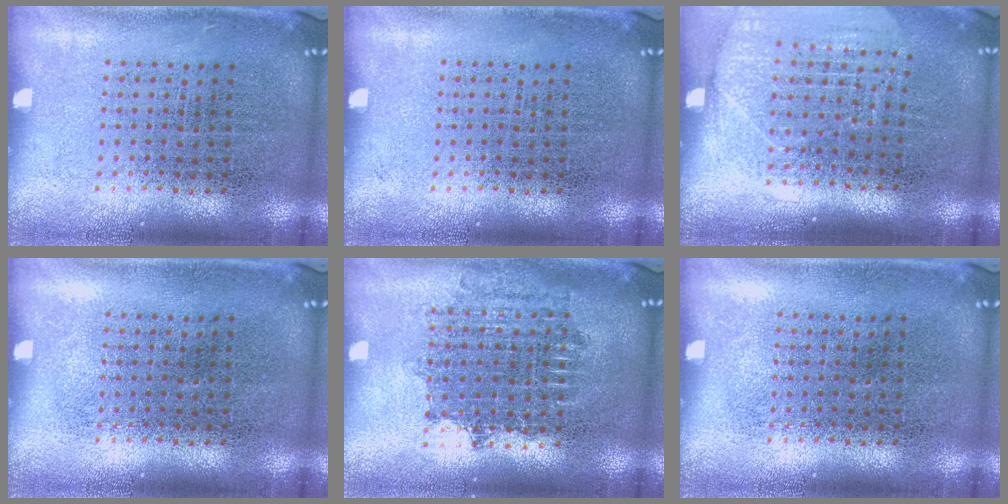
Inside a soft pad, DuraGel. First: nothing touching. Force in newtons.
{"total": 0.0}
{"total": 1.8, "press": 1.6, "slide": 0.8}
{"total": 0.0}
{"total": 1.8, "press": 1.5, "slide": 1.0}
{"total": 0.0}